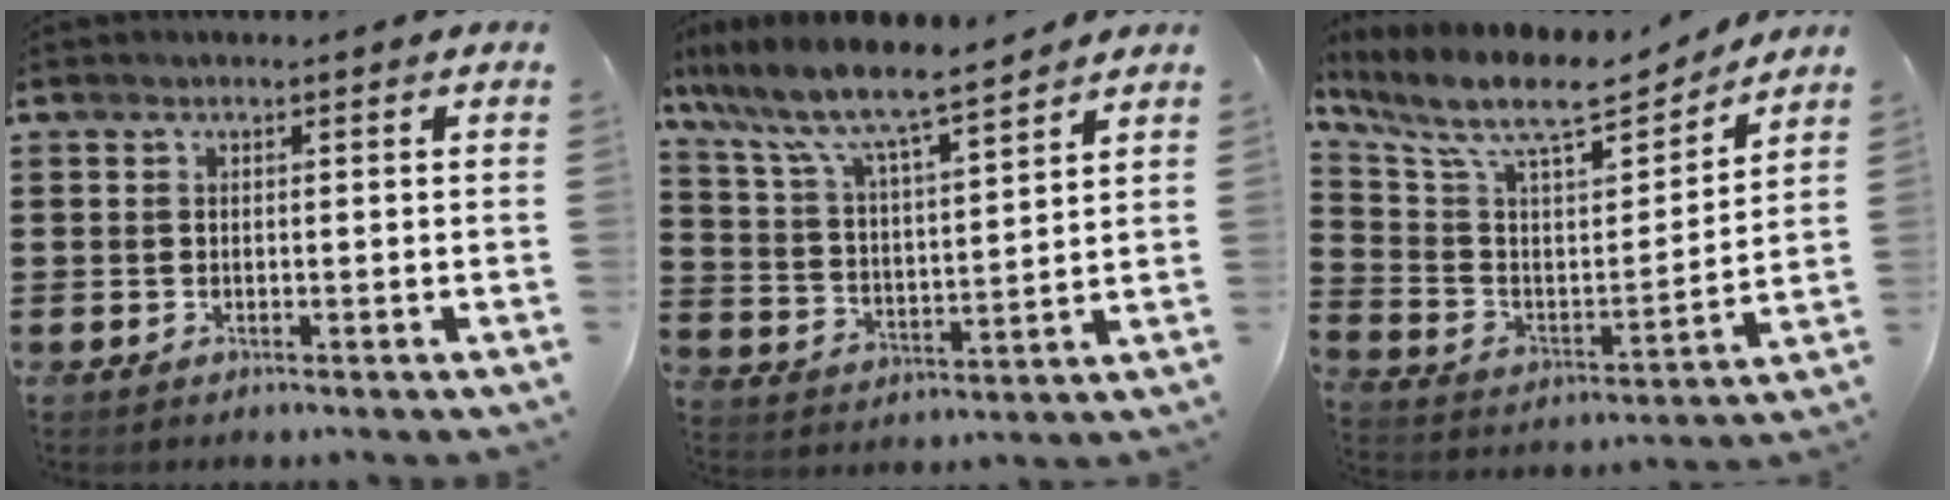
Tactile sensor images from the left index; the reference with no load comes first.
{"total": 7.5, "force": [6.5, 0.8, 3.5], "torque": [-0.098, -0.040, 0.108]}
{"total": 11.5, "force": [9.2, 2.9, 6.3], "torque": [-0.151, -0.050, 0.155]}